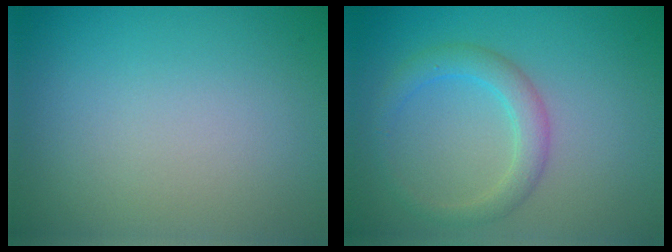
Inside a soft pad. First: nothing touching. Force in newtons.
{"total": 2.8, "press": 2.8, "slide": 0.1}